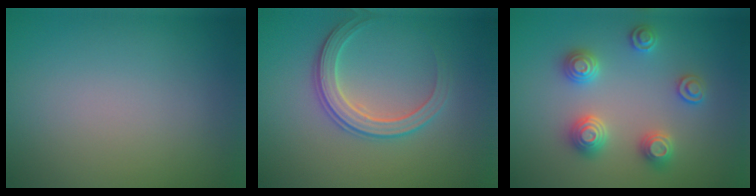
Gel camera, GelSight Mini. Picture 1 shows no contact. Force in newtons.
{"total": 2.8, "press": 2.8, "slide": 0.3}
{"total": 3.2, "press": 3.2, "slide": 0.4}